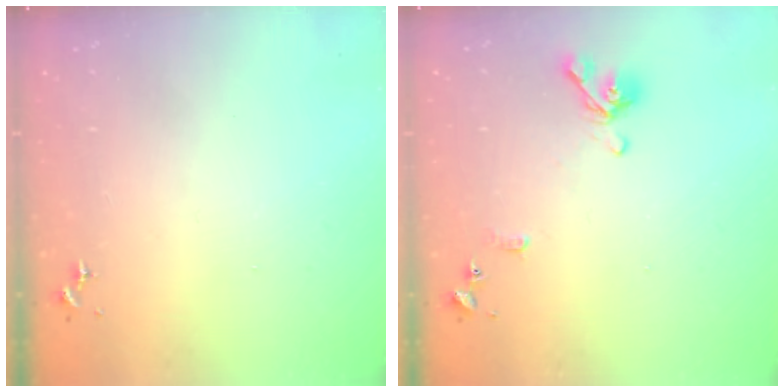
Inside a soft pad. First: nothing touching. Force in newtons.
{"total": 10.1, "press": 10.0, "slide": 1.4}